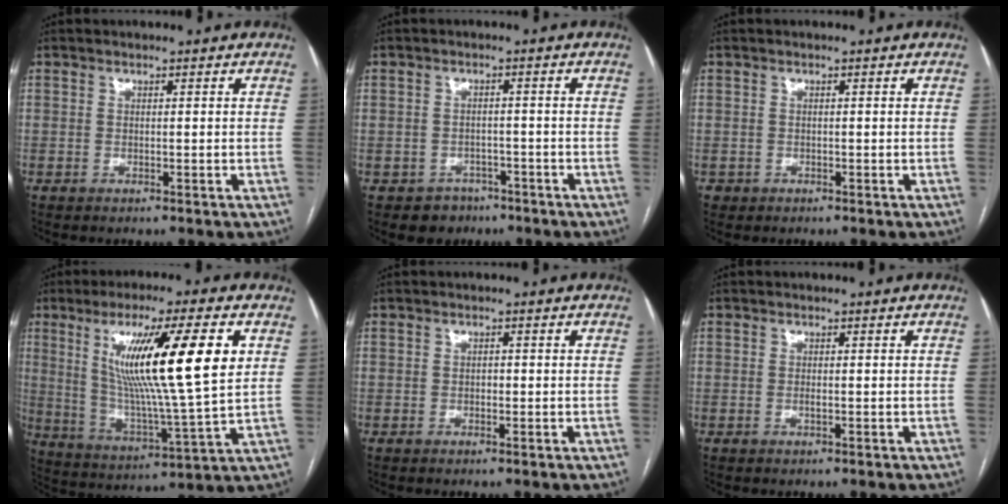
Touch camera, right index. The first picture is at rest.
{"total": 3.9, "force": [-2.3, 3.1, -0.1], "torque": [0.005, 0.013, -0.031]}
{"total": 0.8, "force": [-0.3, 0.7, -0.1], "torque": [-0.001, 0.006, -0.006]}
{"total": 18.8, "force": [5.5, 0.4, 18.0], "torque": [-0.313, -0.008, 0.088]}
{"total": 0.7, "force": [-0.1, 0.5, 0.5], "torque": [-0.006, 0.003, -0.003]}
{"total": 0.6, "force": [-0.2, 0.1, 0.6], "torque": [-0.013, 0.000, -0.002]}